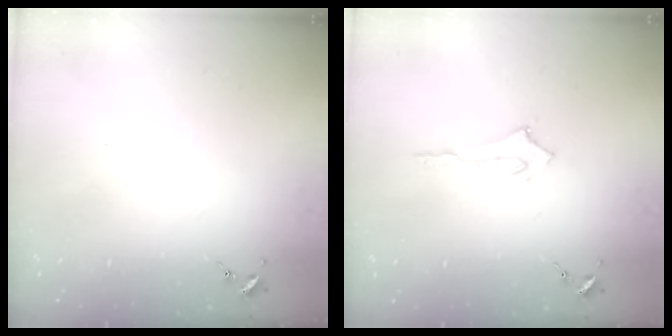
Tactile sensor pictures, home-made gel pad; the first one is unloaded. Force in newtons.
{"total": 2.5, "press": 2.5, "slide": 0.2}